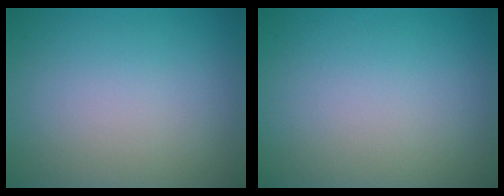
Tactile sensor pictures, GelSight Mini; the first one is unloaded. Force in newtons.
{"total": 0.0}